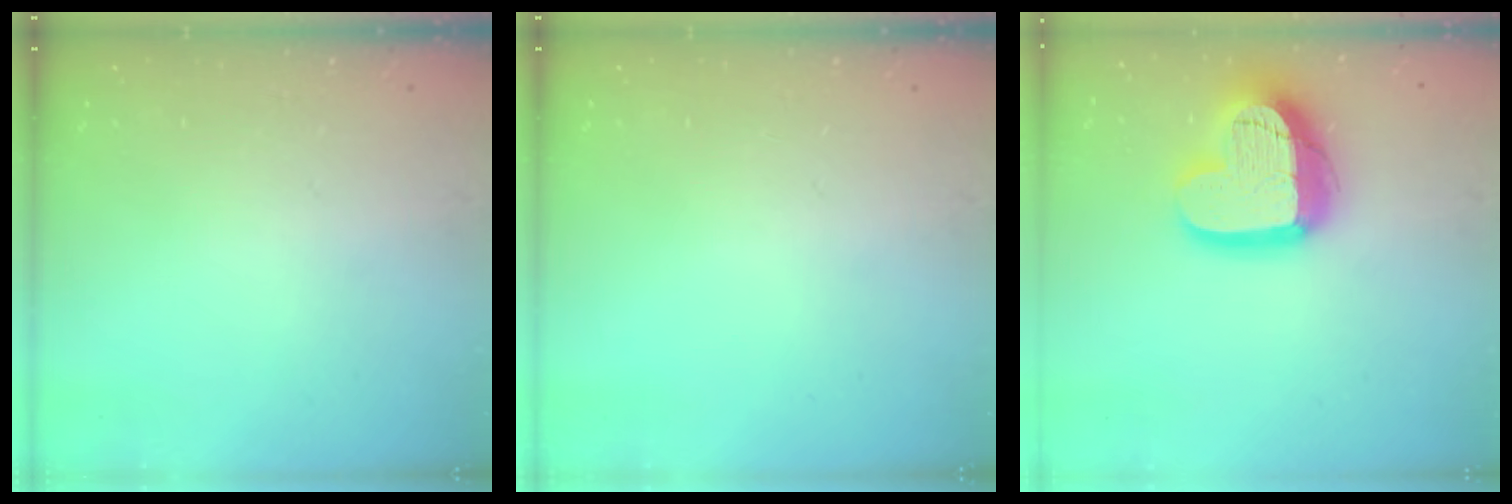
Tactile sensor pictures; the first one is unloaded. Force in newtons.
{"total": 0.0}
{"total": 19.3, "press": 19.2, "slide": 1.7}